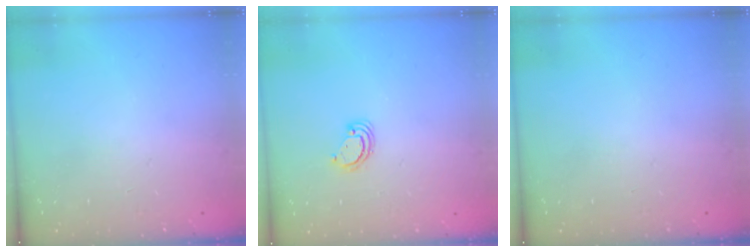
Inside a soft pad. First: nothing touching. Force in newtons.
{"total": 4.1, "press": 4.1, "slide": 0.2}
{"total": 0.0}